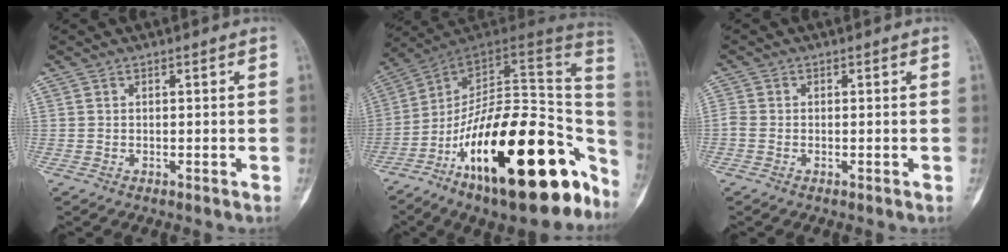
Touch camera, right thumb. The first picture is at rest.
{"total": 33.2, "force": [-13.7, 14.2, 26.8], "torque": [-0.293, 0.080, -0.212]}
{"total": 1.4, "force": [-0.4, 1.0, 0.9], "torque": [-0.019, 0.000, -0.015]}